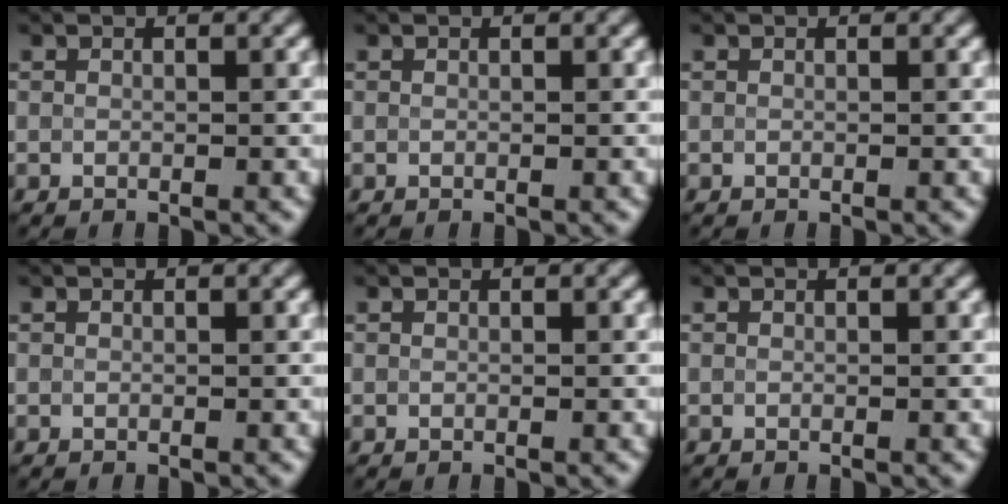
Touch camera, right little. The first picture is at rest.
{"total": 0.0}
{"total": 0.0}
{"total": 0.0}
{"total": 0.0}
{"total": 0.0}